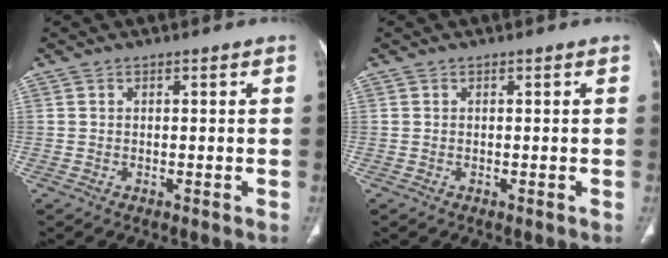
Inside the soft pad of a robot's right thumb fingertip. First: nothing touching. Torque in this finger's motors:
{"motor_torque": [0.00, 0.00, -0.09, 0.00, -0.02]}